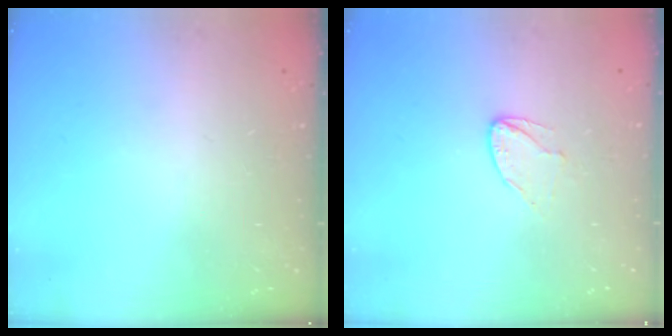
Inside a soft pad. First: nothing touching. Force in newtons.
{"total": 4.8, "press": 4.8, "slide": 0.4}